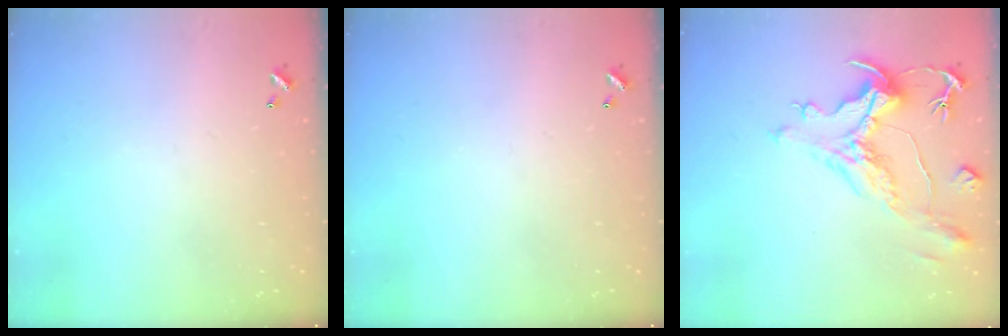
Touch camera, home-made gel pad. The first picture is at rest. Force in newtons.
{"total": 0.0}
{"total": 2.0, "press": 1.0, "slide": 1.8}